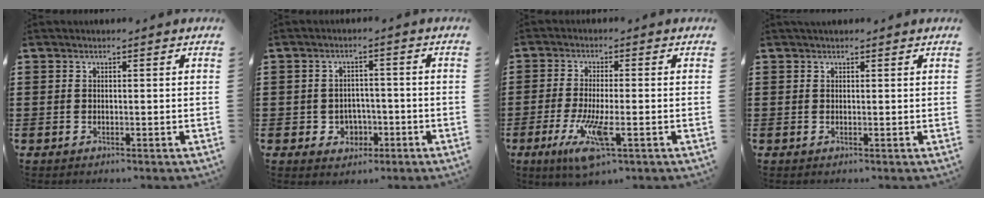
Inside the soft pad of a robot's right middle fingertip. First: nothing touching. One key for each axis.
{"total": 3.1, "fx": -1.4, "fy": 2.6, "fz": 1.1, "tx": -0.029, "ty": 0.003, "tz": -0.031}
{"total": 7.5, "fx": -3.0, "fy": 1.6, "fz": 6.7, "tx": -0.147, "ty": -0.018, "tz": -0.055}
{"total": 0.8, "fx": 0.8, "fy": 0.0, "fz": 0.1, "tx": -0.004, "ty": 0.001, "tz": 0.014}